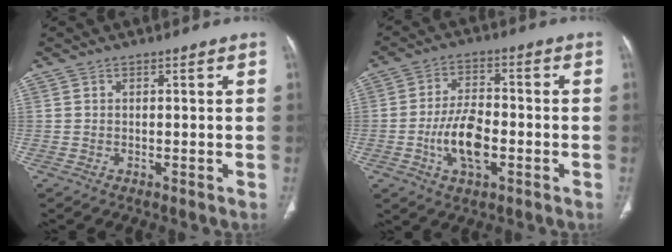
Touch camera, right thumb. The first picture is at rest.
{"total": 9.8, "force": [-2.6, 4.9, 8.0], "torque": [-0.143, 0.015, -0.047]}